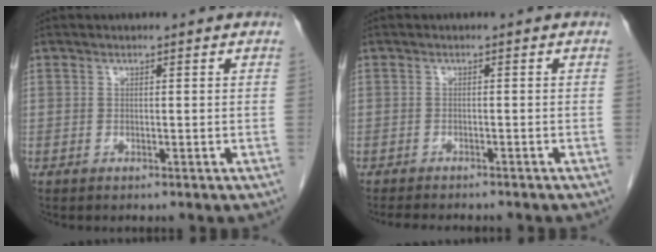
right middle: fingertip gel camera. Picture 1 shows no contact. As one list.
[{"total": 6.8, "force": [-5.9, 1.5, 2.9], "torque": [-0.038, -0.006, -0.080]}]